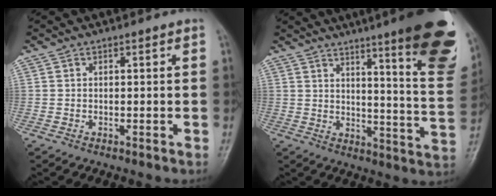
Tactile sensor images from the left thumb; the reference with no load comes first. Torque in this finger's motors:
{"motor_torque": [2.74, 1.83, 1.43, -1.34, 0.35]}